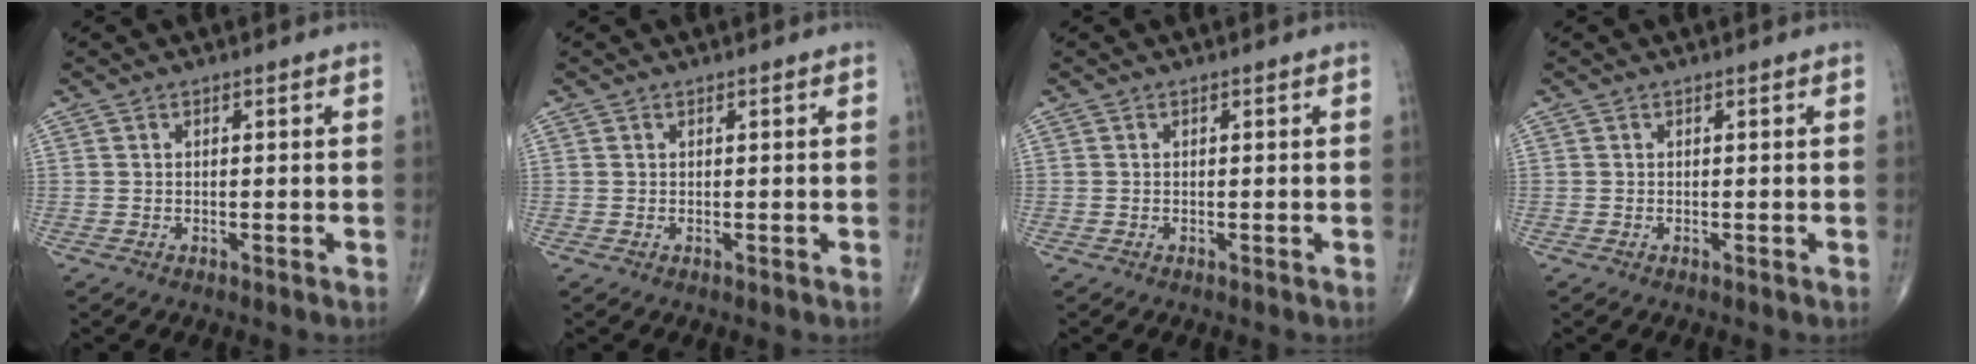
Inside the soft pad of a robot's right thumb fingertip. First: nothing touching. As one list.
[{"total": 0.0}, {"total": 0.0}, {"total": 0.0}]